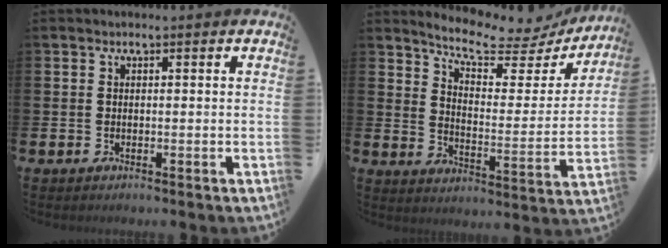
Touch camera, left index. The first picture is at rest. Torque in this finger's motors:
{"motor_torque": [1.02, -1.12, 0.44, 0.03]}